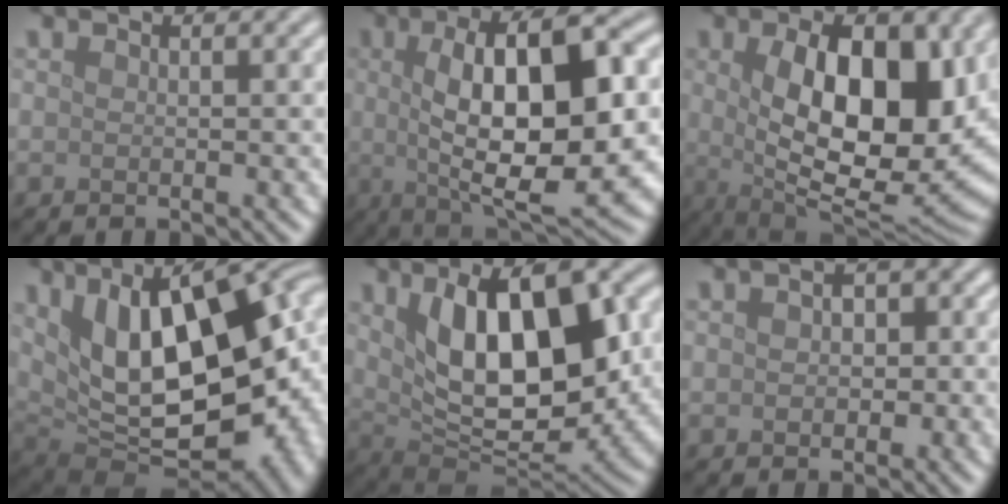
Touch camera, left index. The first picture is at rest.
{"total": 13.1, "force": [0.9, 4.5, 12.3], "torque": [-0.168, 0.007, 0.009]}
{"total": 13.2, "force": [1.6, 6.4, 11.4], "torque": [-0.166, -0.009, 0.030]}
{"total": 17.7, "force": [3.4, 9.4, 14.6], "torque": [-0.200, 0.004, 0.071]}
{"total": 12.4, "force": [2.4, 5.8, 10.7], "torque": [-0.148, -0.002, 0.041]}
{"total": 2.8, "force": [-0.2, 2.1, 1.9], "torque": [-0.017, -0.002, -0.007]}